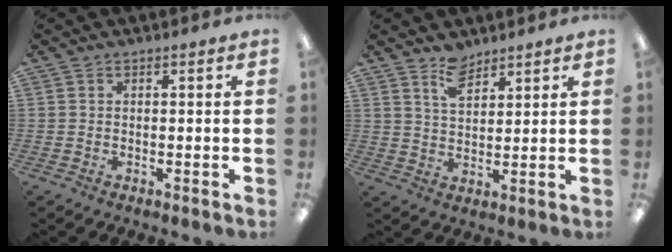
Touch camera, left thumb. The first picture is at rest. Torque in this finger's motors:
{"motor_torque": [0.00, -0.10, -0.04, -0.16, -0.03]}